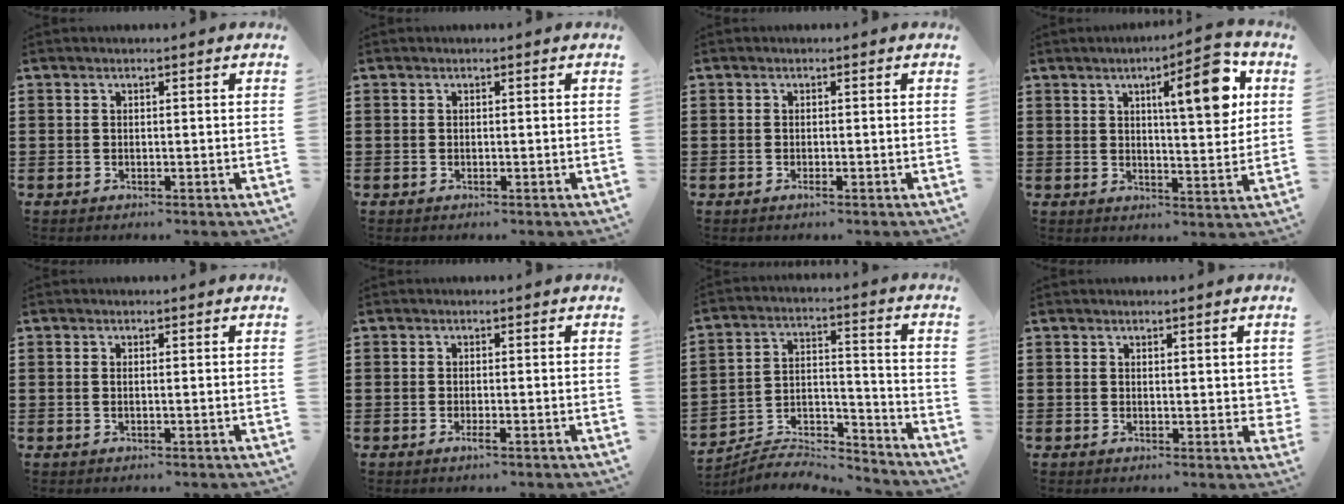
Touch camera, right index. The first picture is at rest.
{"total": 0.0}
{"total": 0.5, "force": [-0.3, 0.0, 0.5], "torque": [-0.008, -0.004, -0.004]}
{"total": 10.0, "force": [4.1, 2.9, 8.7], "torque": [-0.133, -0.006, 0.060]}
{"total": 0.6, "force": [0.0, 0.0, 0.6], "torque": [-0.011, -0.003, 0.001]}
{"total": 1.1, "force": [-0.6, 0.0, 0.9], "torque": [-0.016, -0.006, -0.009]}
{"total": 6.7, "force": [-6.6, 0.9, 1.0], "torque": [-0.017, 0.008, -0.131]}
{"total": 1.8, "force": [1.1, 0.9, 1.1], "torque": [-0.007, -0.001, 0.016]}